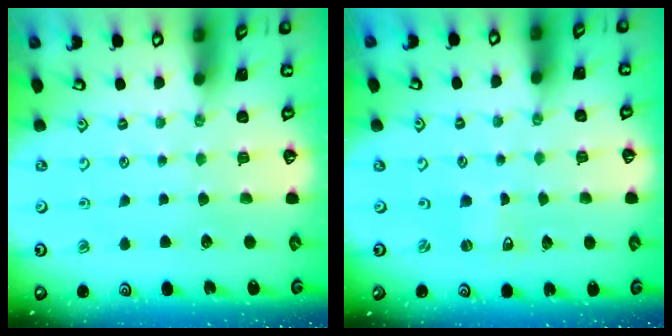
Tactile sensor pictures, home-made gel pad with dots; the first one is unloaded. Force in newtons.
{"total": 0.0}